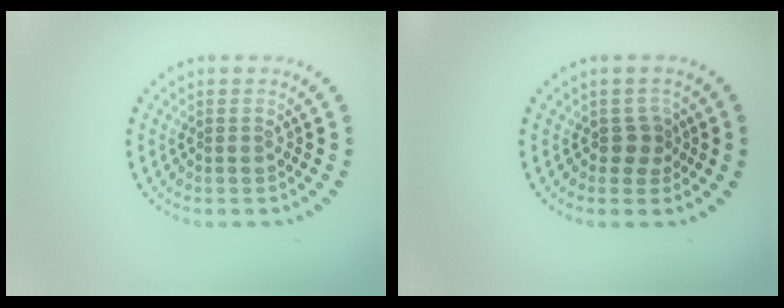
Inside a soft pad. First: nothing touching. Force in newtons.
{"total": 1.5, "press": 1.3, "slide": 0.9}